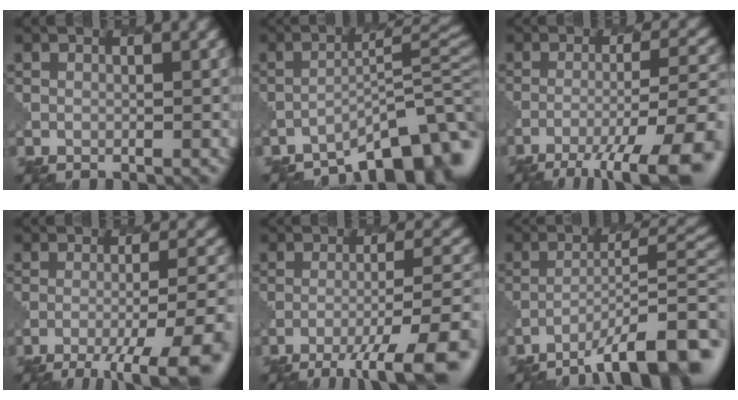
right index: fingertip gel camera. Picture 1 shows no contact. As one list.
[{"total": 9.3, "force": [-7.4, 2.1, 5.2], "torque": [-0.064, 0.011, -0.124]}, {"total": 9.5, "force": [-6.5, 1.9, 6.6], "torque": [-0.115, 0.001, -0.102]}, {"total": 7.8, "force": [-5.0, 1.7, 5.7], "torque": [-0.093, -0.003, -0.078]}, {"total": 9.4, "force": [-6.3, 1.9, 6.7], "torque": [-0.109, 0.004, -0.099]}, {"total": 10.7, "force": [-7.5, 2.4, 7.3], "torque": [-0.109, 0.010, -0.127]}]